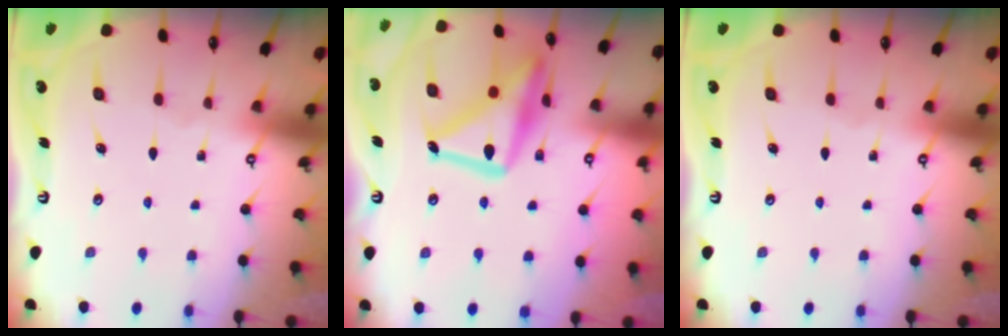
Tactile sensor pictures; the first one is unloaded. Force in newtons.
{"total": 20.6, "press": 20.5, "slide": 1.5}
{"total": 0.0}